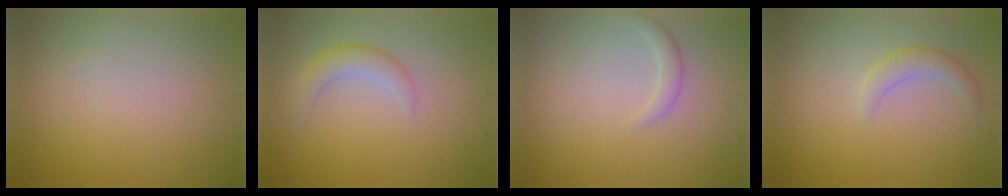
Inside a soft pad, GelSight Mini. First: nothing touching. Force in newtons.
{"total": 2.3, "press": 2.2, "slide": 0.2}
{"total": 1.2, "press": 1.2, "slide": 0.0}
{"total": 1.8, "press": 1.8, "slide": 0.1}